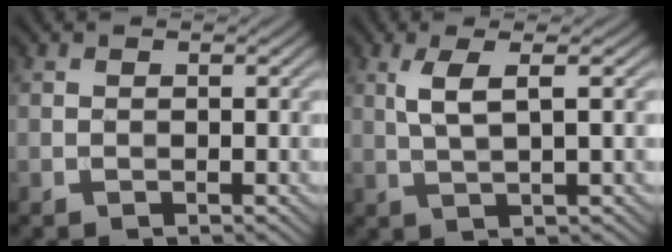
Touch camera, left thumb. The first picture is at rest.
{"total": 4.0, "force": [1.1, 0.7, 3.7], "torque": [-0.075, 0.007, 0.023]}